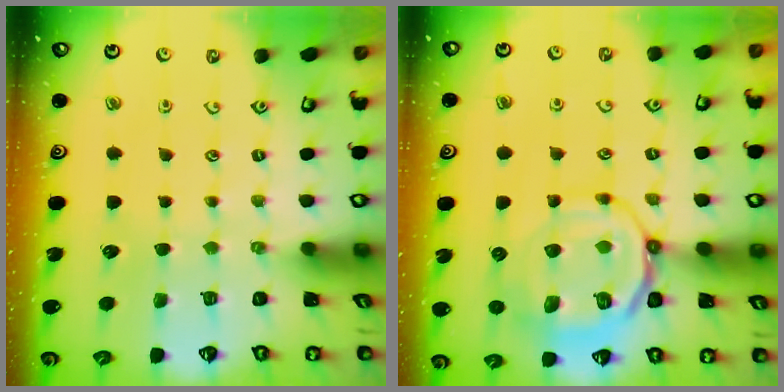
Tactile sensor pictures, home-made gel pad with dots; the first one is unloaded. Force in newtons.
{"total": 12.6, "press": 12.5, "slide": 1.5}